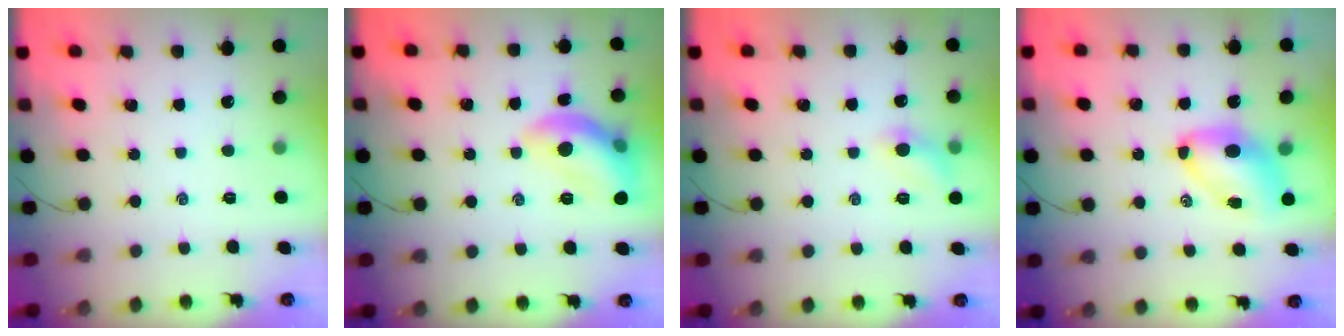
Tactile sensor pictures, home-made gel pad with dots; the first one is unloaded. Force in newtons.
{"total": 12.7, "press": 12.7, "slide": 1.0}
{"total": 6.5, "press": 6.3, "slide": 1.7}
{"total": 7.7, "press": 7.5, "slide": 1.8}